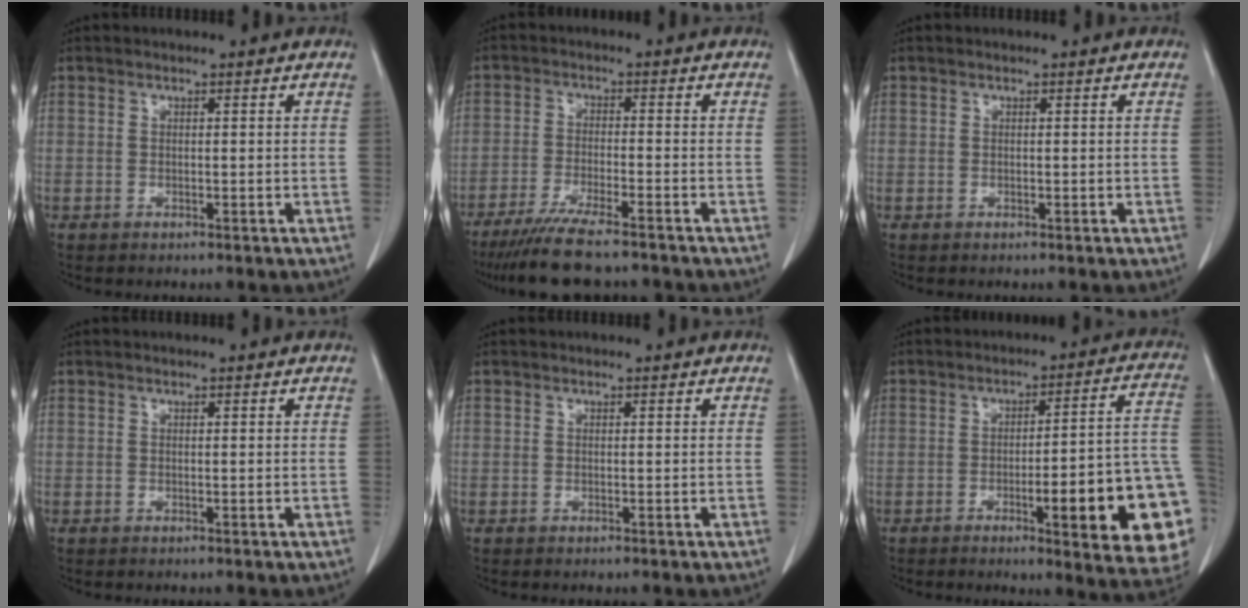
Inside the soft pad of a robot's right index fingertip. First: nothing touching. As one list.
[{"total": 10.5, "force": [-8.9, 0.7, 5.6], "torque": [-0.090, -0.026, -0.142]}, {"total": 0.0}, {"total": 0.0}, {"total": 0.0}, {"total": 18.5, "force": [-5.0, 2.0, 17.7], "torque": [-0.128, 0.015, -0.054]}]